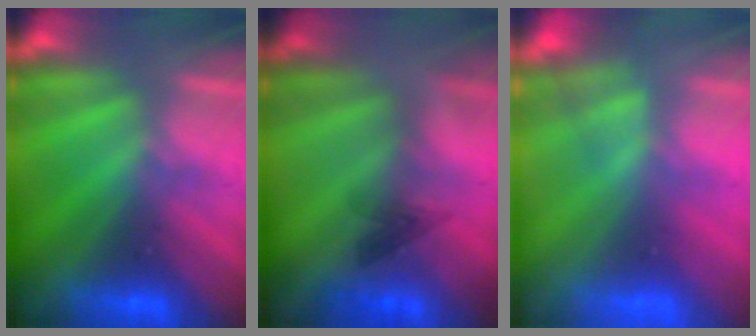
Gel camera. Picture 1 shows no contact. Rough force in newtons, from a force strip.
{"total": 2.2}
{"total": 3.5}